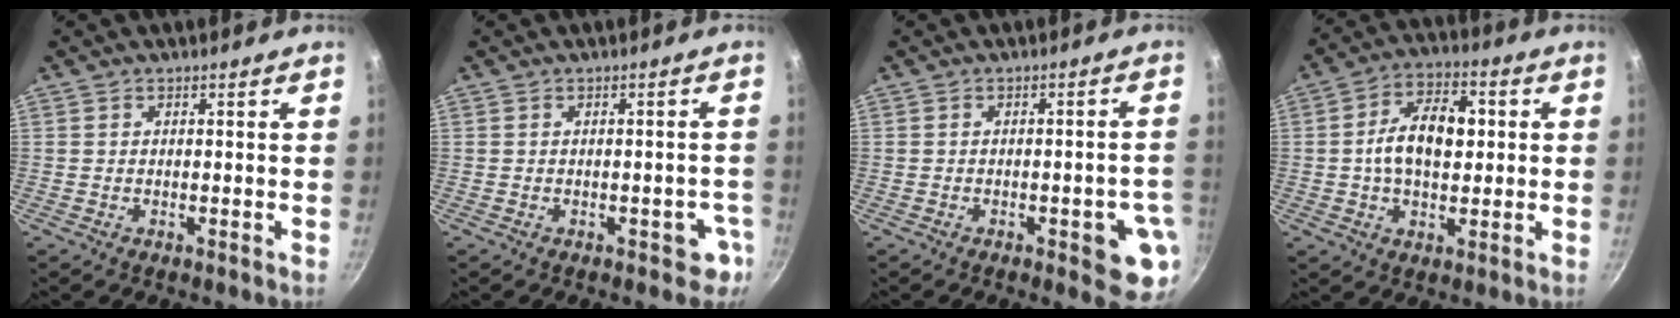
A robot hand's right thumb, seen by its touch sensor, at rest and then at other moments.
{"total": 3.7, "force": [-1.7, 2.2, 2.5], "torque": [-0.001, 0.021, -0.012]}
{"total": 7.5, "force": [-2.4, 2.7, 6.5], "torque": [-0.057, 0.009, -0.025]}
{"total": 12.3, "force": [0.9, 7.5, 9.6], "torque": [-0.136, 0.018, 0.003]}